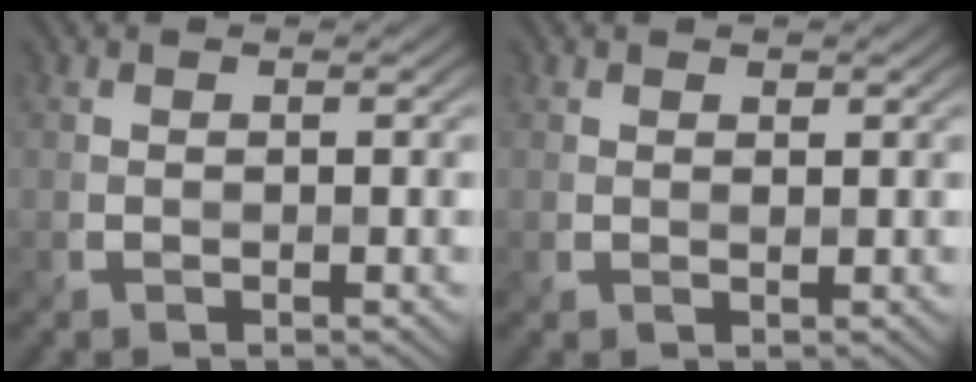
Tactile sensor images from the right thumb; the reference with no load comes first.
{"total": 0.8, "force": [0.7, 0.4, 0.3], "torque": [-0.009, -0.001, 0.015]}